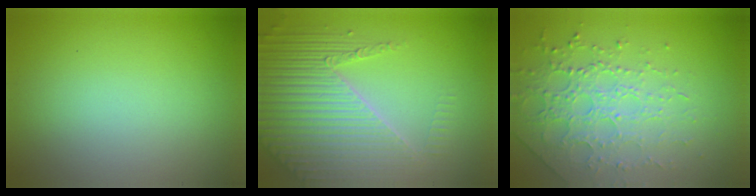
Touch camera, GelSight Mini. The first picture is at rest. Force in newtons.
{"total": 6.3, "press": 5.0, "slide": 3.7}
{"total": 3.9, "press": 3.7, "slide": 1.0}